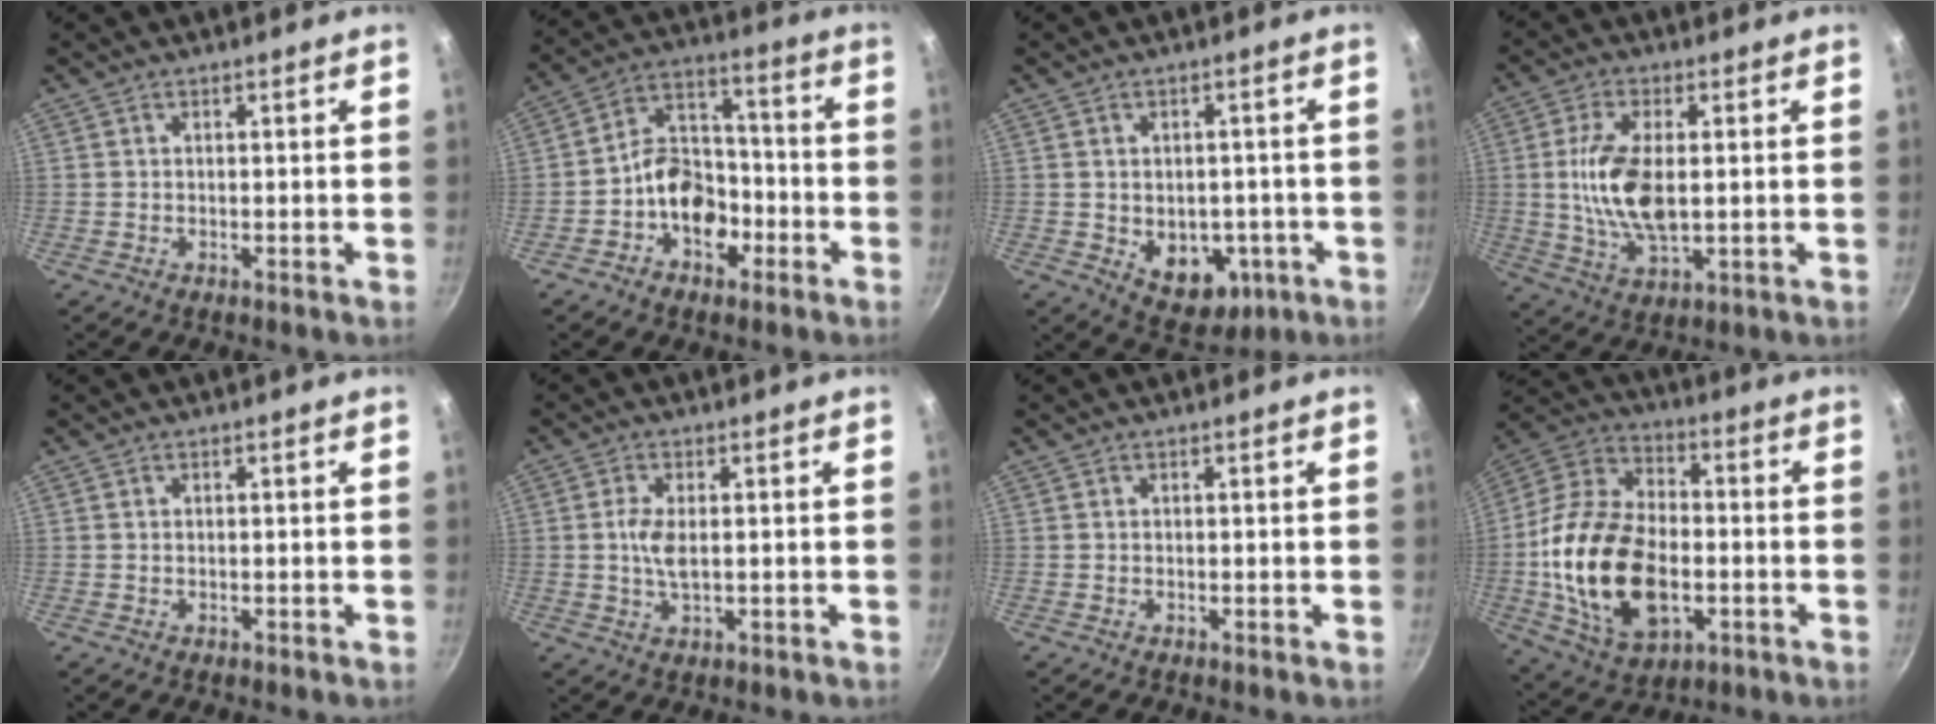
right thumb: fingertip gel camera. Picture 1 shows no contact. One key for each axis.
{"total": 11.2, "fx": -4.5, "fy": 8.1, "fz": 6.3, "tx": -0.063, "ty": 0.060, "tz": -0.082}
{"total": 10.3, "fx": -2.6, "fy": 7.4, "fz": 6.8, "tx": -0.057, "ty": -0.001, "tz": -0.016}
{"total": 11.7, "fx": 0.6, "fy": 5.5, "fz": 10.3, "tx": -0.201, "ty": -0.005, "tz": 0.013}
{"total": 0.0}
{"total": 4.6, "fx": 0.0, "fy": 1.8, "fz": 4.2, "tx": -0.093, "ty": -0.001, "tz": -0.002}
{"total": 0.0}
{"total": 23.7, "fx": -4.0, "fy": 14.6, "fz": 18.2, "tx": -0.336, "ty": 0.027, "tz": -0.070}